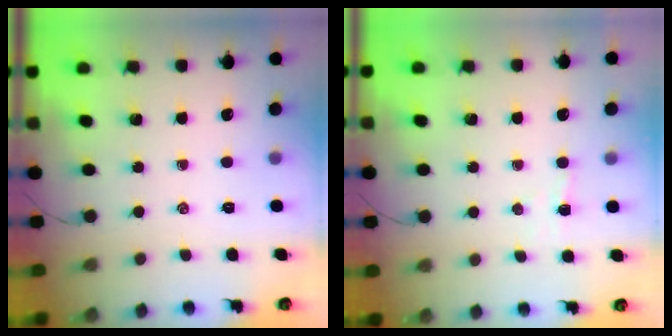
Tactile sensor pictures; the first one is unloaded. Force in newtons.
{"total": 3.0, "press": 2.9, "slide": 0.7}